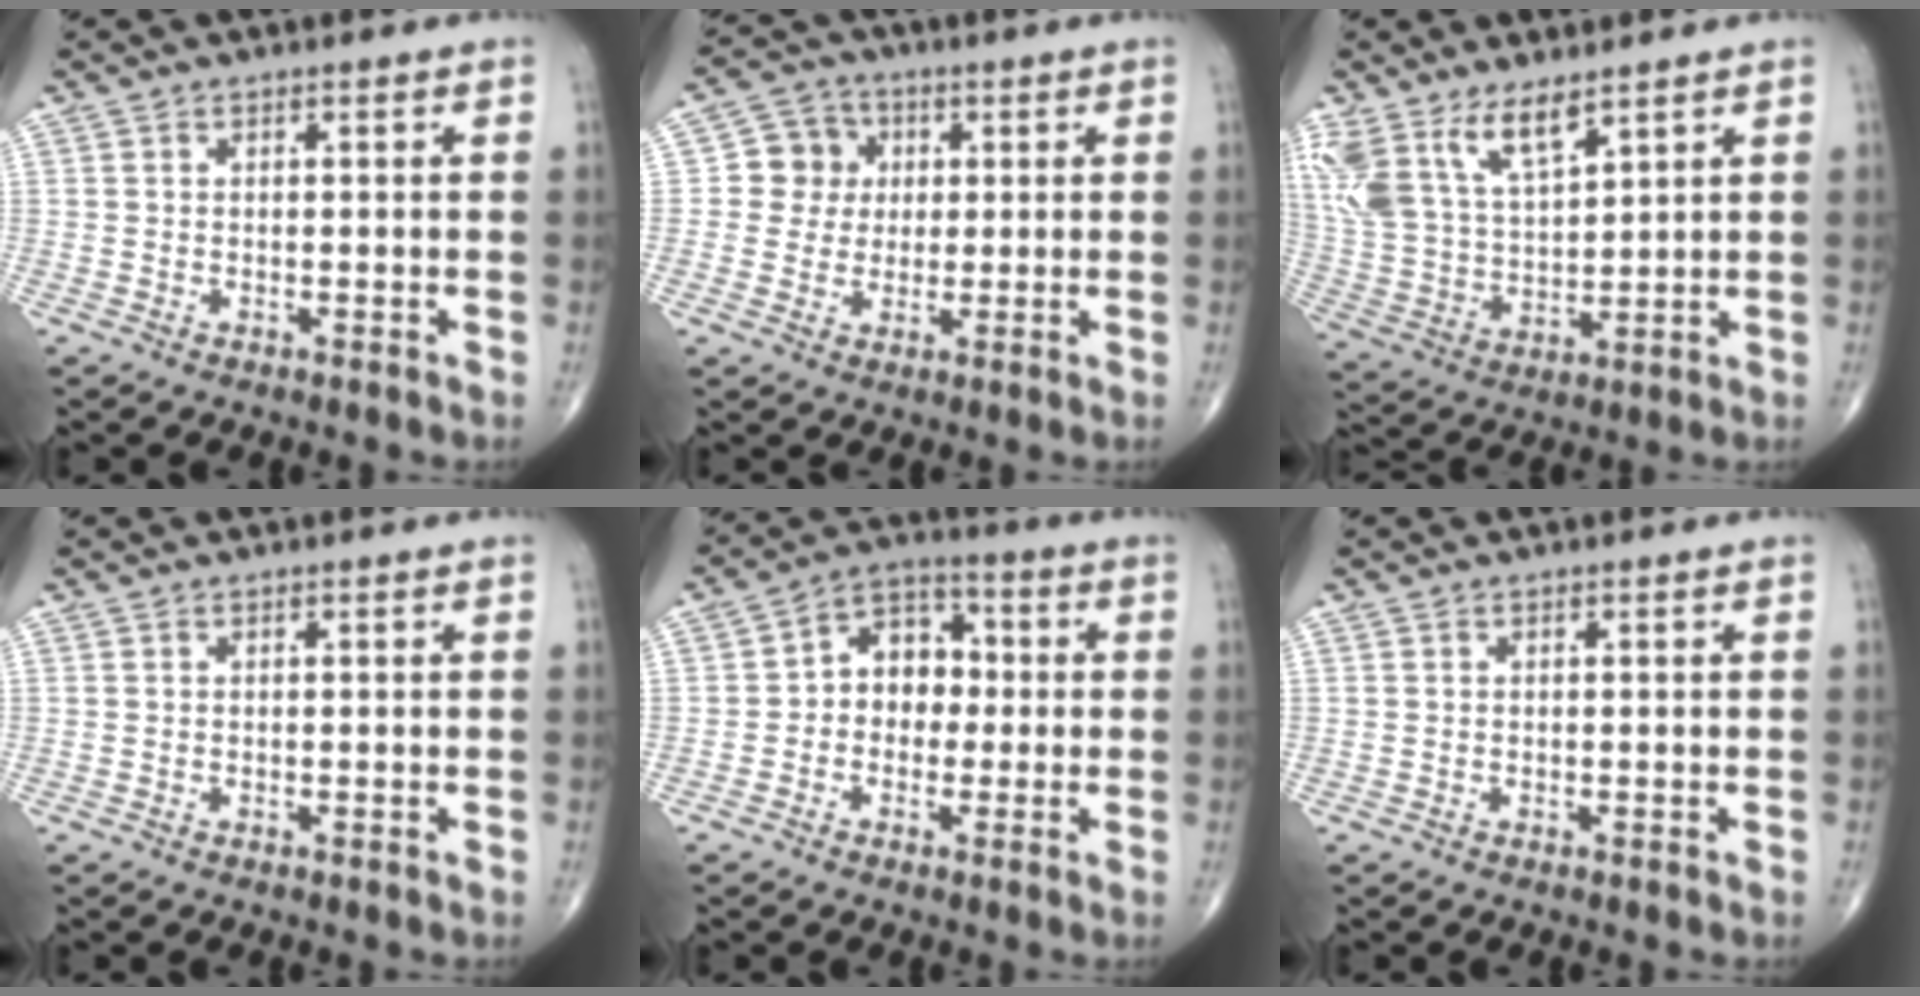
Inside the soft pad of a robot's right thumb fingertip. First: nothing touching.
{"total": 7.0, "force": [1.0, 6.7, 2.0], "torque": [0.006, 0.007, 0.007]}
{"total": 12.6, "force": [8.3, 5.1, 7.9], "torque": [-0.152, -0.029, 0.182]}
{"total": 0.0}
{"total": 8.7, "force": [-0.1, 6.8, 5.5], "torque": [-0.047, 0.030, -0.015]}
{"total": 0.0}